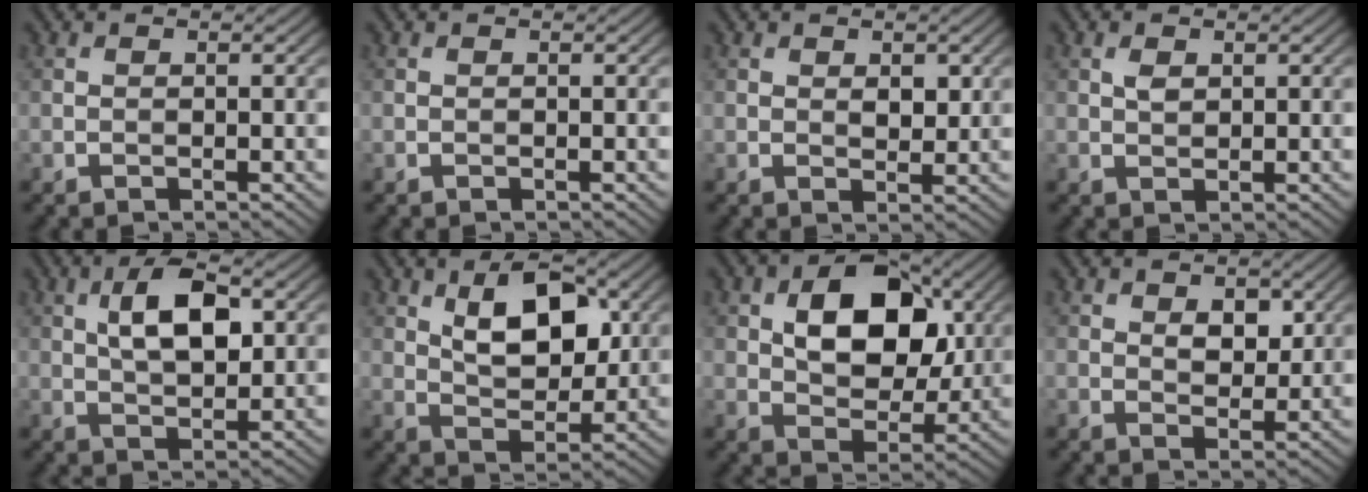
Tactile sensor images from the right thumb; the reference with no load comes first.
{"total": 0.0}
{"total": 2.4, "force": [0.9, 1.4, 1.8], "torque": [-0.025, -0.004, 0.016]}
{"total": 1.5, "force": [0.6, 0.9, 1.0], "torque": [-0.022, -0.001, 0.014]}
{"total": 7.1, "force": [1.9, 3.3, 6.0], "torque": [-0.113, 0.007, 0.033]}
{"total": 8.8, "force": [3.1, 4.7, 6.8], "torque": [-0.115, 0.003, 0.052]}
{"total": 11.1, "force": [2.7, 7.1, 8.1], "torque": [-0.133, 0.005, 0.041]}
{"total": 3.7, "force": [1.3, 2.3, 2.6], "torque": [-0.046, -0.004, 0.020]}